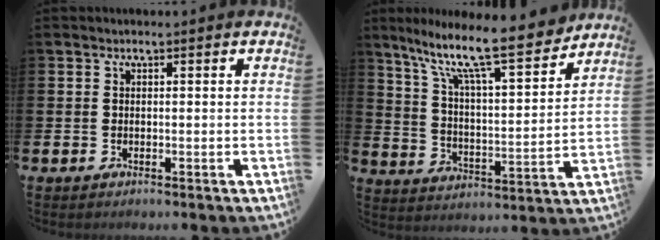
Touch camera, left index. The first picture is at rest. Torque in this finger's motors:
{"motor_torque": [0.23, -0.35, 1.01, 0.21]}